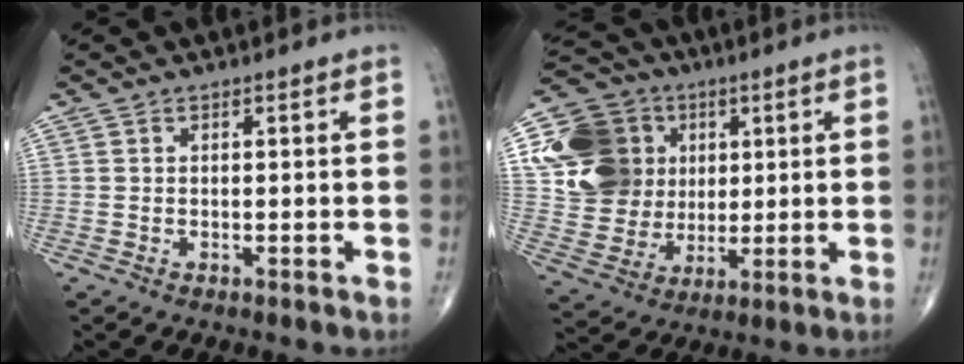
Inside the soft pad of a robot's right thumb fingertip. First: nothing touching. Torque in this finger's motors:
{"motor_torque": [0.01, 0.33, 0.71, 0.45, 0.10]}